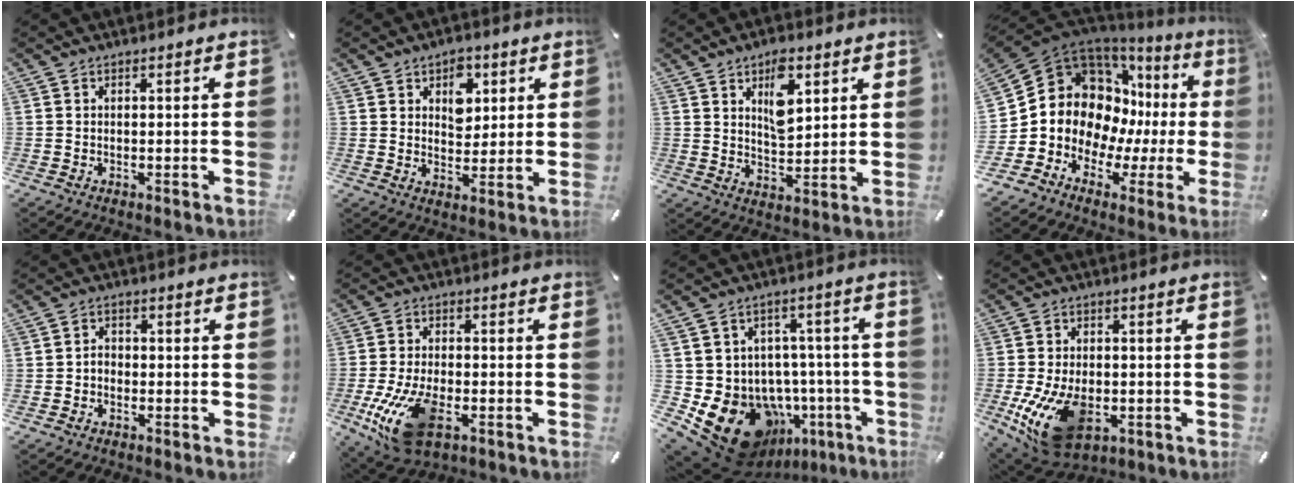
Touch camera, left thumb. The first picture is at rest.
{"total": 7.0, "force": [2.8, 5.2, 3.6], "torque": [-0.038, -0.006, 0.043]}
{"total": 9.5, "force": [4.5, 5.1, 6.7], "torque": [-0.095, -0.016, 0.074]}
{"total": 13.6, "force": [1.8, 12.0, 6.2], "torque": [-0.118, -0.047, 0.043]}
{"total": 2.6, "force": [-1.2, 2.1, 1.0], "torque": [-0.020, 0.010, -0.024]}
{"total": 14.5, "force": [-5.0, 8.0, 11.0], "torque": [-0.226, 0.001, -0.083]}
{"total": 18.9, "force": [-9.4, 12.9, 10.2], "torque": [-0.176, 0.042, -0.131]}
{"total": 15.9, "force": [-4.6, 10.0, 11.5], "torque": [-0.218, 0.008, -0.072]}